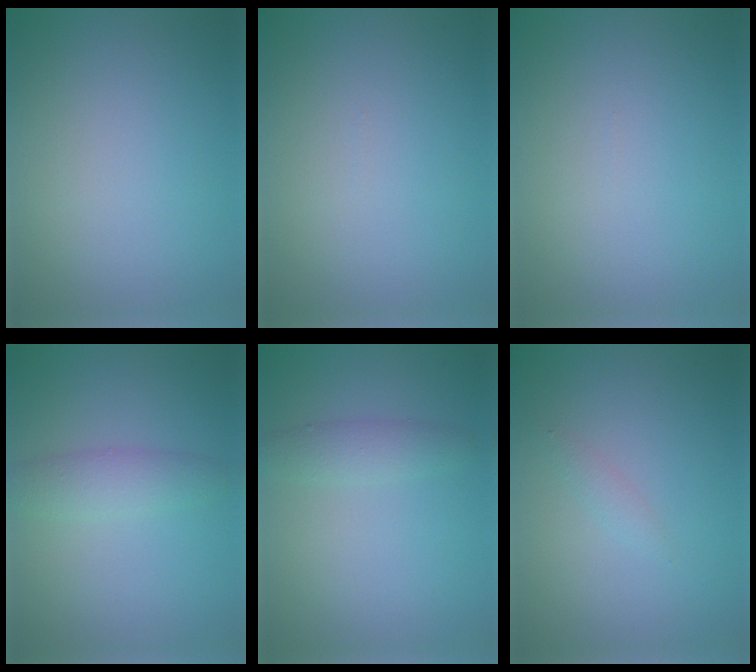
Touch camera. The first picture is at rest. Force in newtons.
{"total": 0.0}
{"total": 0.0}
{"total": 2.5, "press": 2.5, "slide": 0.1}
{"total": 1.9, "press": 1.9, "slide": 0.1}
{"total": 0.8, "press": 0.8, "slide": 0.1}